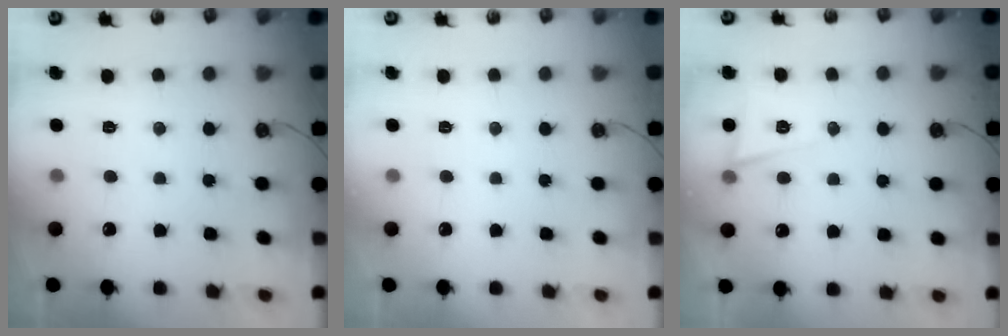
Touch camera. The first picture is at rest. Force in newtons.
{"total": 0.0}
{"total": 5.7, "press": 4.1, "slide": 4.0}